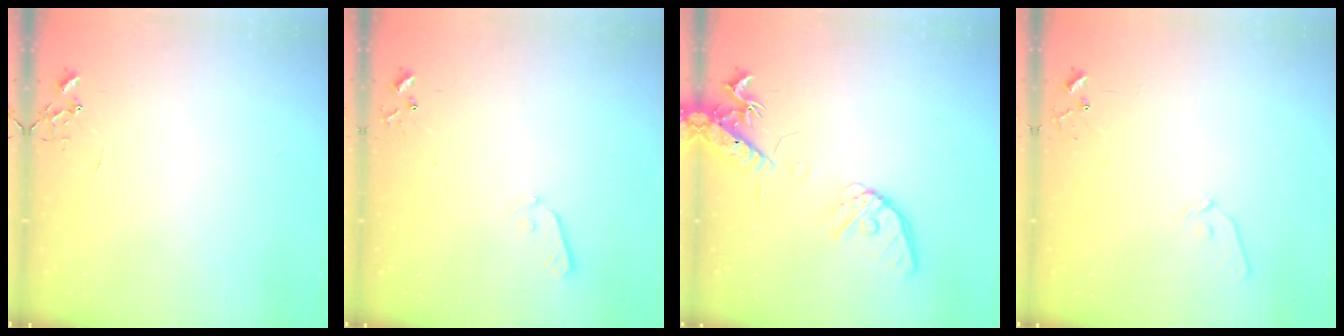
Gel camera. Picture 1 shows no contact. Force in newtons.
{"total": 5.8, "press": 5.8, "slide": 0.5}
{"total": 16.5, "press": 16.2, "slide": 2.8}
{"total": 6.9, "press": 6.9, "slide": 0.7}